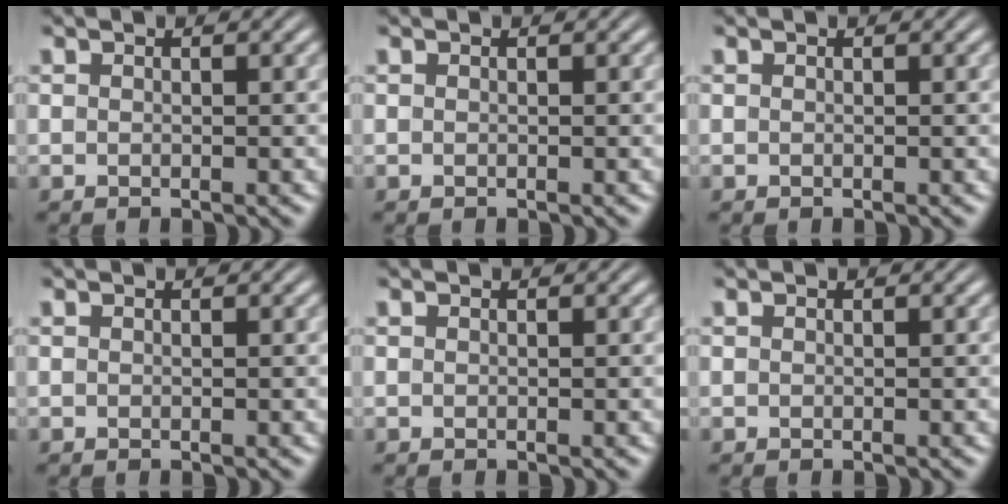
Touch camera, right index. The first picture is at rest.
{"total": 0.0}
{"total": 0.0}
{"total": 0.0}
{"total": 0.0}
{"total": 0.0}